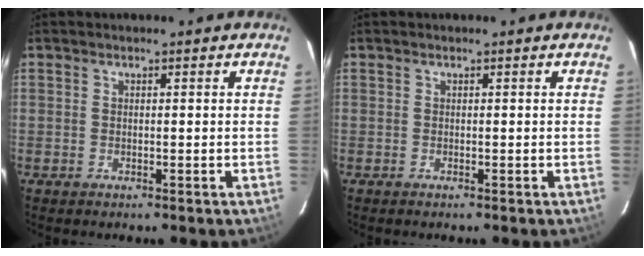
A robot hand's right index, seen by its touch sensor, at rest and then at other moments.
{"total": 0.0}